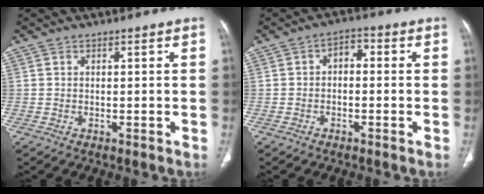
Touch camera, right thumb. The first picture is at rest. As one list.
[{"total": 3.3, "force": [-0.4, 2.2, 2.4], "torque": [-0.021, 0.018, -0.020]}]